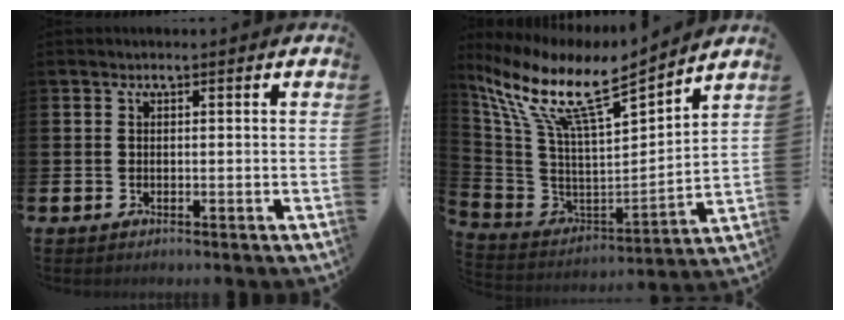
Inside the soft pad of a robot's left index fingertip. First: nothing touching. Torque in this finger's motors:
{"motor_torque": [1.16, -0.98, 0.24, 0.21]}